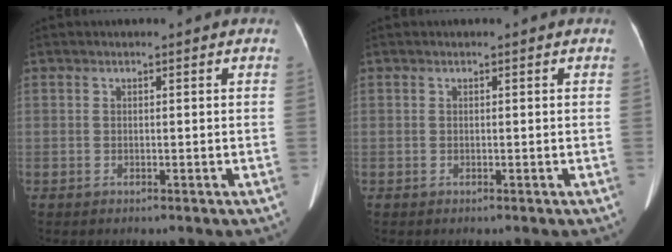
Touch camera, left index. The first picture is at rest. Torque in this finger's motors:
{"motor_torque": [-0.01, 0.02, 0.00, 0.00]}